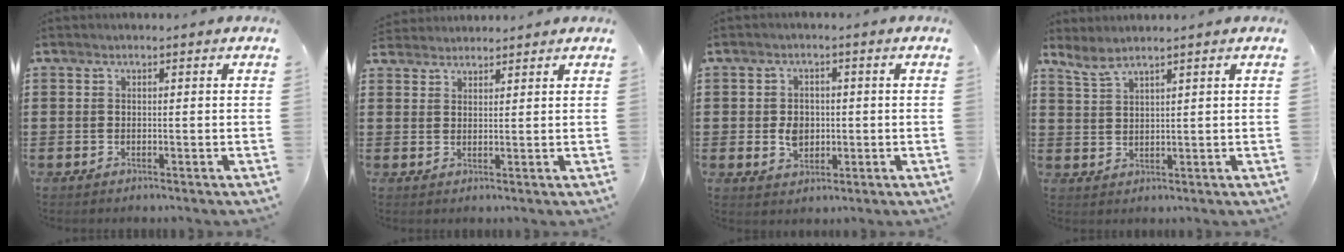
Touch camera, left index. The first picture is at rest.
{"total": 2.2, "force": [2.1, 0.2, -0.3], "torque": [-0.001, -0.002, 0.043]}
{"total": 3.7, "force": [-0.1, 2.8, 2.4], "torque": [-0.045, 0.005, -0.005]}
{"total": 3.0, "force": [2.7, 0.1, 1.4], "torque": [-0.035, -0.002, 0.050]}